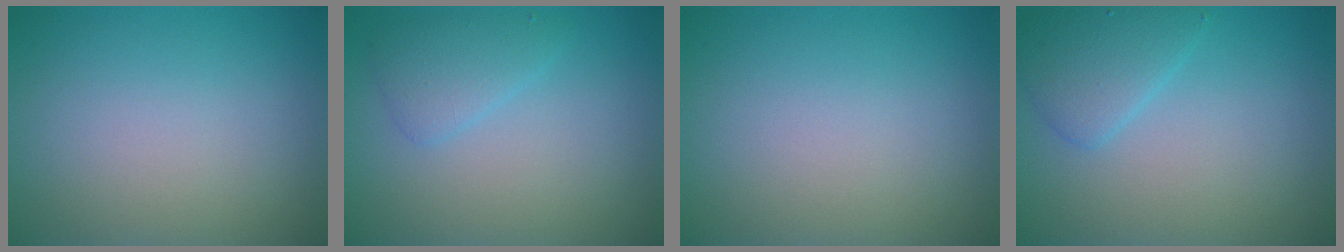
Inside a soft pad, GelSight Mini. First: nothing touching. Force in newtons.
{"total": 2.1, "press": 2.1, "slide": 0.1}
{"total": 0.0}
{"total": 2.8, "press": 2.8, "slide": 0.1}